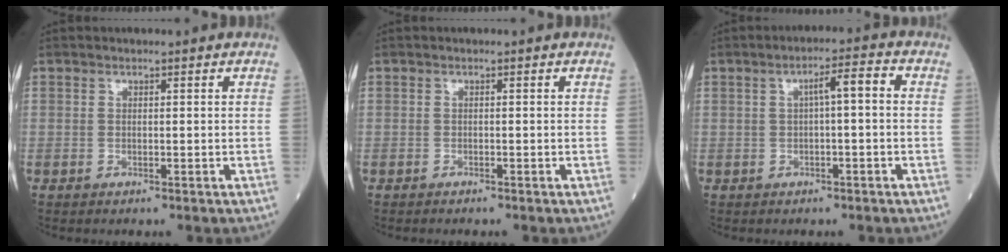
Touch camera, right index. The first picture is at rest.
{"total": 0.5, "force": [-0.5, 0.0, 0.2], "torque": [-0.005, -0.001, -0.010]}
{"total": 4.0, "force": [0.3, 0.6, 3.9], "torque": [-0.060, 0.016, 0.004]}